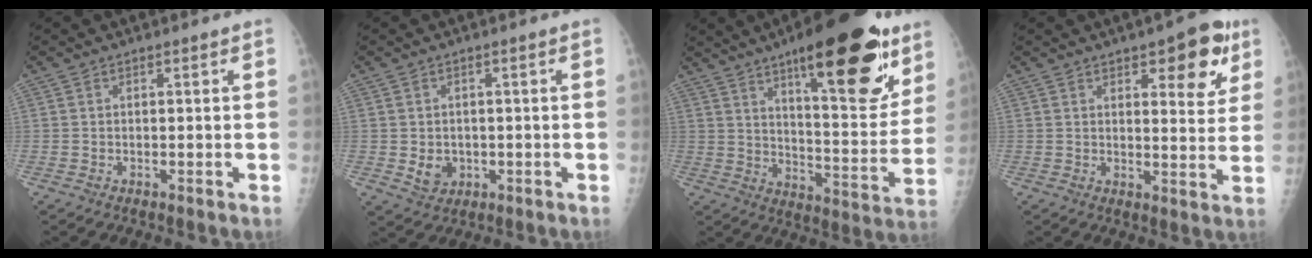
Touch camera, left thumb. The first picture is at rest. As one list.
[{"total": 4.2, "force": [-0.6, 3.5, 2.2], "torque": [-0.020, 0.000, 0.001]}, {"total": 26.1, "force": [15.0, 8.1, 19.7], "torque": [-0.248, -0.061, 0.224]}, {"total": 10.5, "force": [5.2, 4.1, 8.1], "torque": [-0.069, -0.020, 0.061]}]